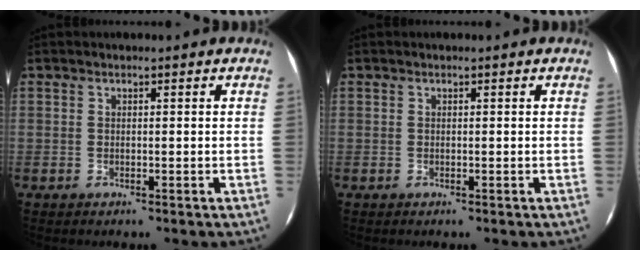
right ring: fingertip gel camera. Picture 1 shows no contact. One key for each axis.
{"total": 0.0}